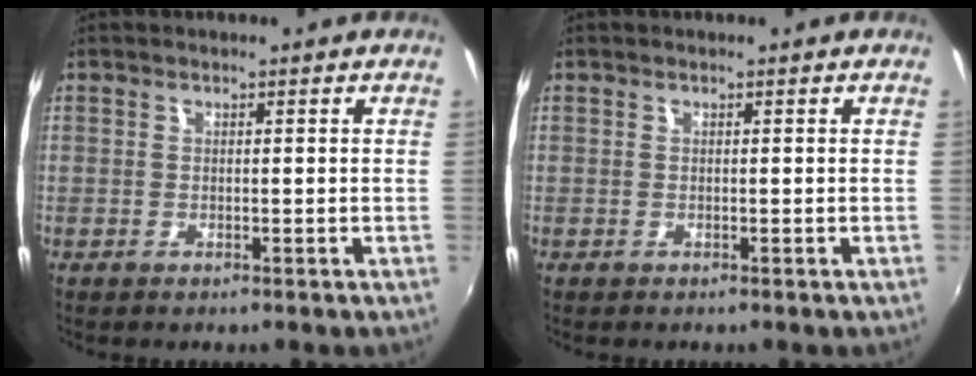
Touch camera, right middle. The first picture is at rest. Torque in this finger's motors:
{"motor_torque": [0.00, -0.08, 0.00, 0.00]}